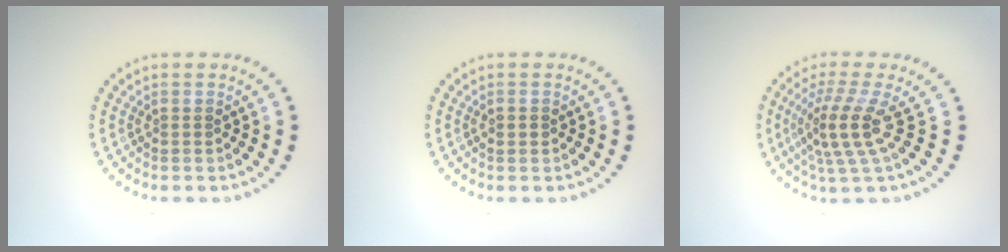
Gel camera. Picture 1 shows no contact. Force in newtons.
{"total": 1.1, "press": 1.1, "slide": 0.0}
{"total": 3.9, "press": 2.8, "slide": 2.8}